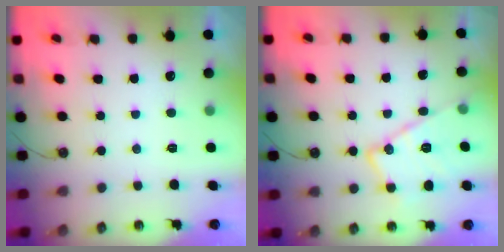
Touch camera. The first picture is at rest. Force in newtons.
{"total": 15.3, "press": 15.3, "slide": 0.6}